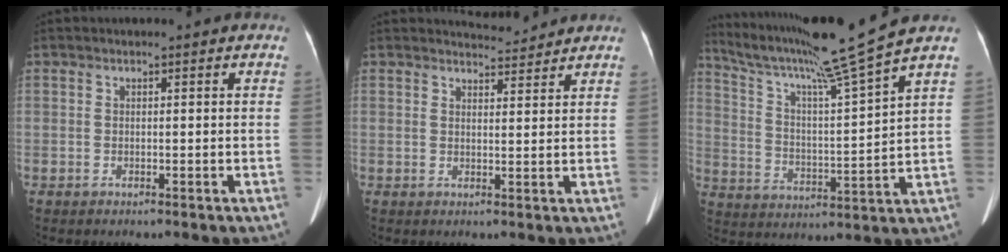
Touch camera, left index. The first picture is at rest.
{"total": 3.5, "force": [3.5, 0.0, -0.3], "torque": [-0.009, -0.002, 0.053]}
{"total": 16.0, "force": [13.4, -3.5, 8.1], "torque": [-0.143, -0.027, 0.218]}